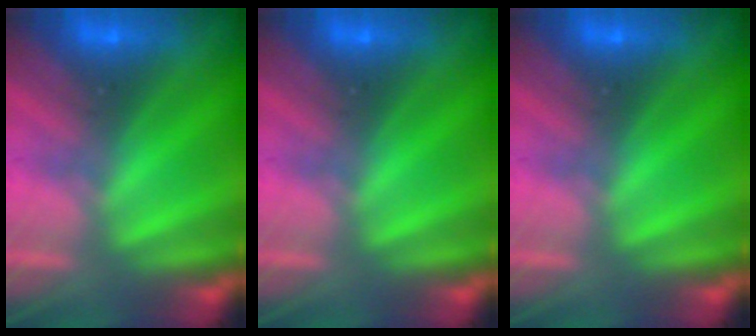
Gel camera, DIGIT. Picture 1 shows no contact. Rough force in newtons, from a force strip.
{"total": 0.0}
{"total": 0.0}